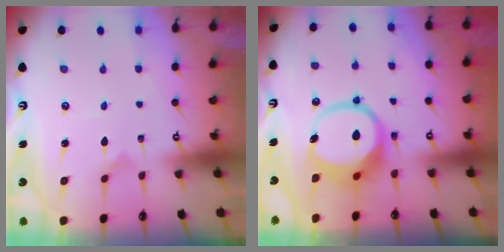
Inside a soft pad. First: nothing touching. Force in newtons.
{"total": 10.6, "press": 10.5, "slide": 1.3}